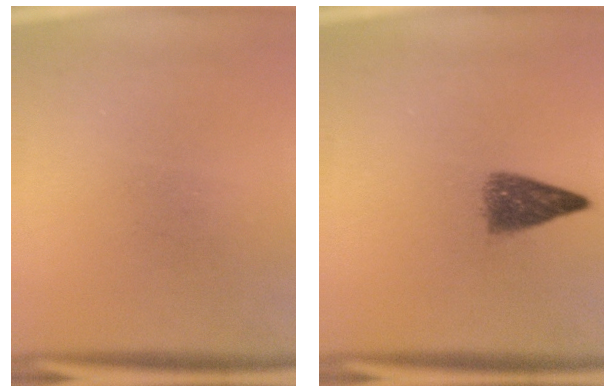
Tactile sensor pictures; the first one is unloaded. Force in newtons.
{"total": 4.2}